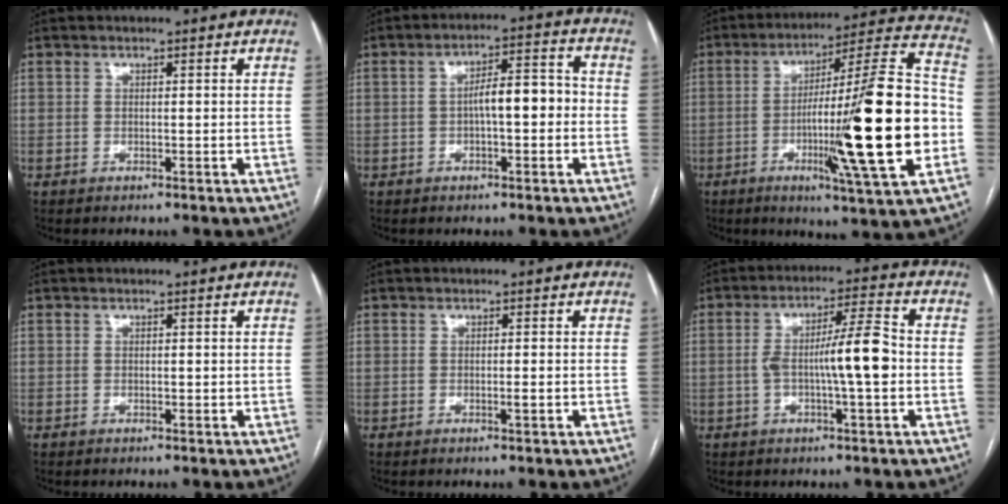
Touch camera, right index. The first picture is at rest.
{"total": 6.7, "force": [-0.8, 1.8, 6.4], "torque": [-0.104, 0.029, -0.013]}
{"total": 24.6, "force": [-5.0, 0.0, 24.0], "torque": [-0.346, -0.005, -0.089]}
{"total": 0.0}
{"total": 1.2, "force": [-0.3, -0.1, 1.1], "torque": [-0.020, -0.003, -0.003]}
{"total": 8.8, "force": [-1.1, 0.4, 8.7], "torque": [-0.150, 0.013, -0.022]}